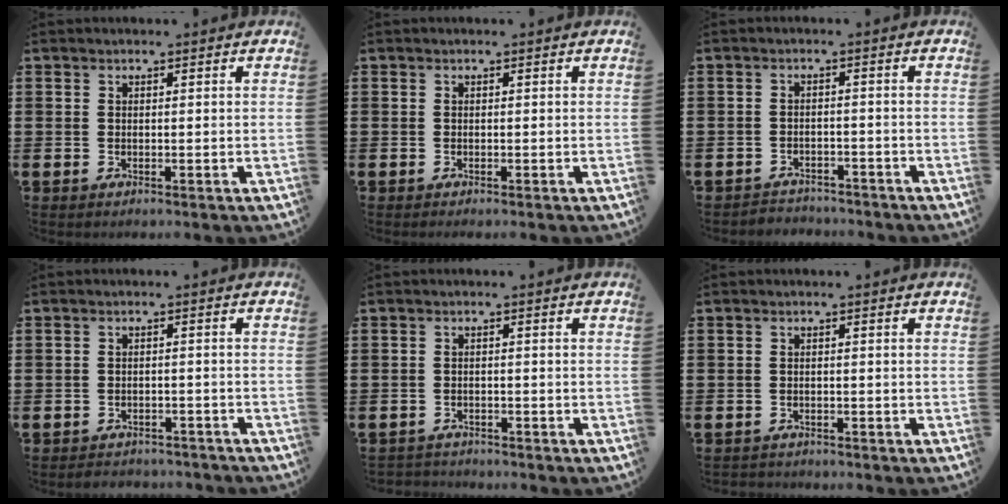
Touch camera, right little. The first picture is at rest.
{"total": 0.0}
{"total": 2.0, "force": [-2.0, 0.3, -0.3], "torque": [-0.002, 0.004, -0.047]}
{"total": 1.7, "force": [-1.7, 0.1, -0.2], "torque": [-0.004, 0.005, -0.038]}
{"total": 1.2, "force": [-1.2, 0.2, -0.2], "torque": [0.000, 0.003, -0.028]}
{"total": 0.8, "force": [-0.8, 0.2, -0.1], "torque": [-0.001, 0.001, -0.018]}